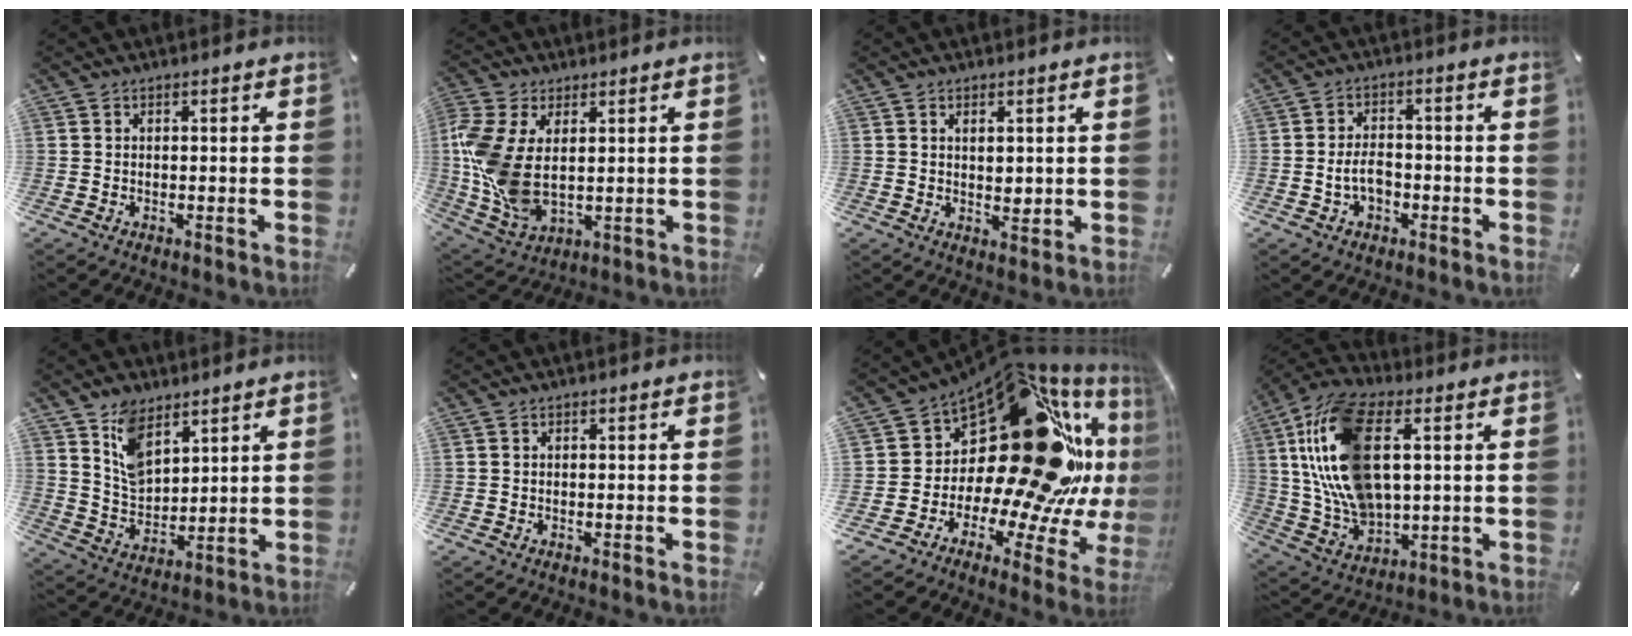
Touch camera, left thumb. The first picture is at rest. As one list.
[{"total": 12.2, "force": [1.4, 8.0, 9.1], "torque": [-0.217, -0.010, 0.033]}, {"total": 2.8, "force": [0.8, 1.4, 2.3], "torque": [-0.039, 0.001, 0.011]}, {"total": 5.5, "force": [-1.5, 3.7, 3.8], "torque": [-0.080, 0.009, -0.029]}, {"total": 9.5, "force": [6.0, 5.7, 4.6], "torque": [-0.101, -0.023, 0.118]}, {"total": 0.0}, {"total": 33.3, "force": [10.6, 18.3, 25.6], "torque": [-0.351, -0.151, 0.234]}, {"total": 19.0, "force": [4.4, 11.4, 14.5], "torque": [-0.348, -0.005, 0.076]}]